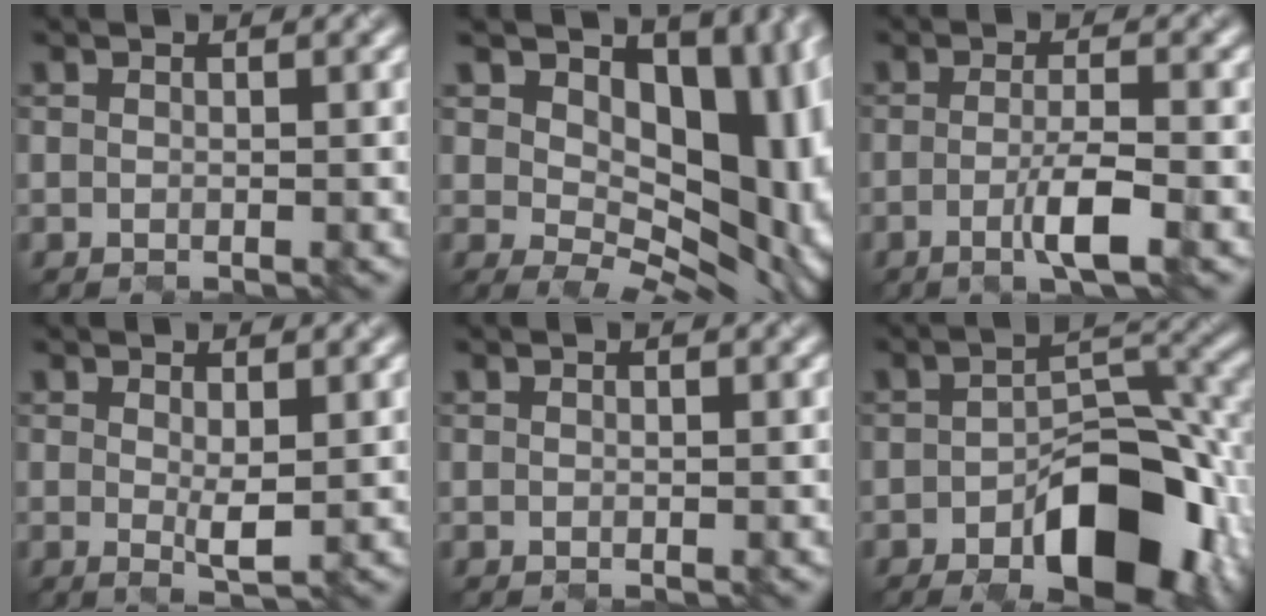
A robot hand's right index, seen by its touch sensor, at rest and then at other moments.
{"total": 16.7, "force": [3.4, 10.3, 12.8], "torque": [-0.133, 0.007, 0.073]}
{"total": 3.2, "force": [-1.3, 0.3, 3.0], "torque": [-0.057, -0.005, -0.021]}
{"total": 1.5, "force": [0.3, 0.2, 1.5], "torque": [-0.033, -0.011, 0.013]}
{"total": 0.0}
{"total": 11.0, "force": [-4.7, 5.6, 8.2], "torque": [-0.125, -0.006, -0.066]}